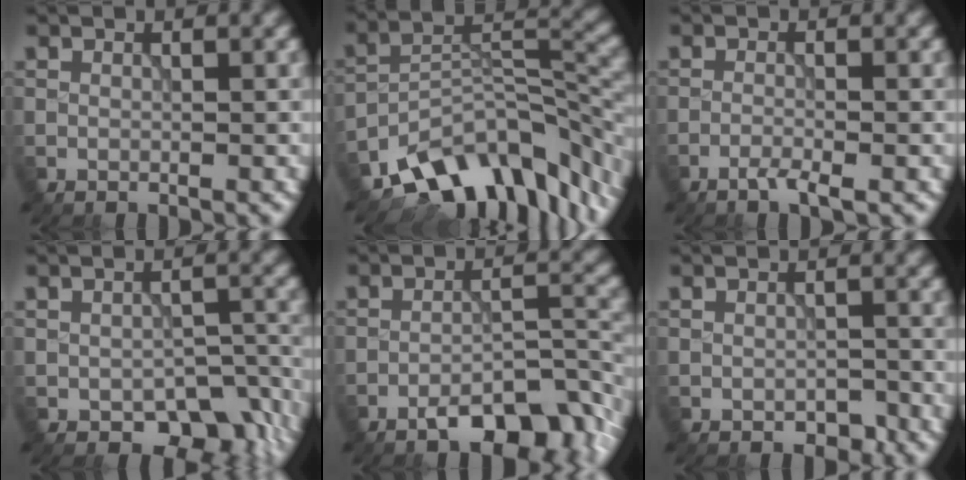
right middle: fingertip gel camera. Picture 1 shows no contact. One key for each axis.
{"total": 12.6, "fx": -9.1, "fy": 5.5, "fz": 6.7, "tx": -0.106, "ty": 0.002, "tz": -0.163}
{"total": 1.6, "fx": -1.1, "fy": 0.2, "fz": 1.2, "tx": -0.021, "ty": 0.000, "tz": -0.026}
{"total": 6.1, "fx": -3.1, "fy": 3.8, "fz": 3.7, "tx": -0.040, "ty": -0.021, "tz": -0.035}
{"total": 7.1, "fx": -4.9, "fy": 2.3, "fz": 4.6, "tx": -0.067, "ty": 0.008, "tz": -0.078}
{"total": 1.4, "fx": -0.9, "fy": 0.8, "fz": 0.7, "tx": -0.010, "ty": -0.002, "tz": -0.015}